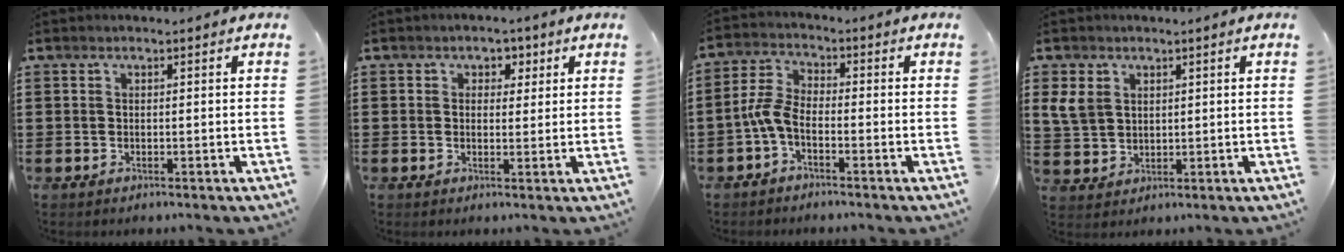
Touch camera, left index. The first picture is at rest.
{"total": 2.7, "force": [1.1, 2.4, 0.5], "torque": [-0.015, 0.008, 0.015]}
{"total": 4.7, "force": [-2.4, 2.0, 3.5], "torque": [-0.090, 0.003, -0.051]}
{"total": 4.4, "force": [2.1, 3.3, 1.8], "torque": [-0.065, 0.007, 0.036]}